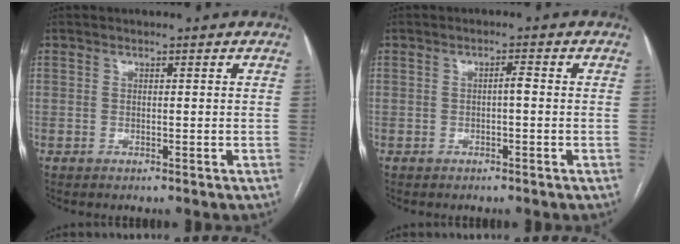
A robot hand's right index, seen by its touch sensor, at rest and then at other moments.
{"total": 1.3, "force": [-0.2, 0.2, 1.3], "torque": [-0.019, 0.004, -0.004]}